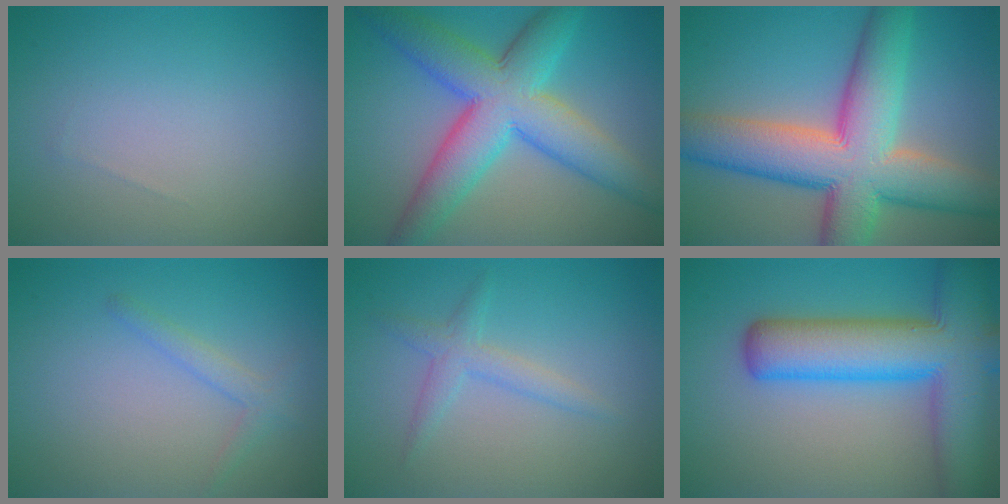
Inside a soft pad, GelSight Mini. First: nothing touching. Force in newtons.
{"total": 9.4, "press": 9.4, "slide": 0.2}
{"total": 12.3, "press": 12.3, "slide": 0.7}
{"total": 1.5, "press": 1.5, "slide": 0.1}
{"total": 1.9, "press": 1.9, "slide": 0.1}
{"total": 11.0, "press": 11.0, "slide": 0.5}